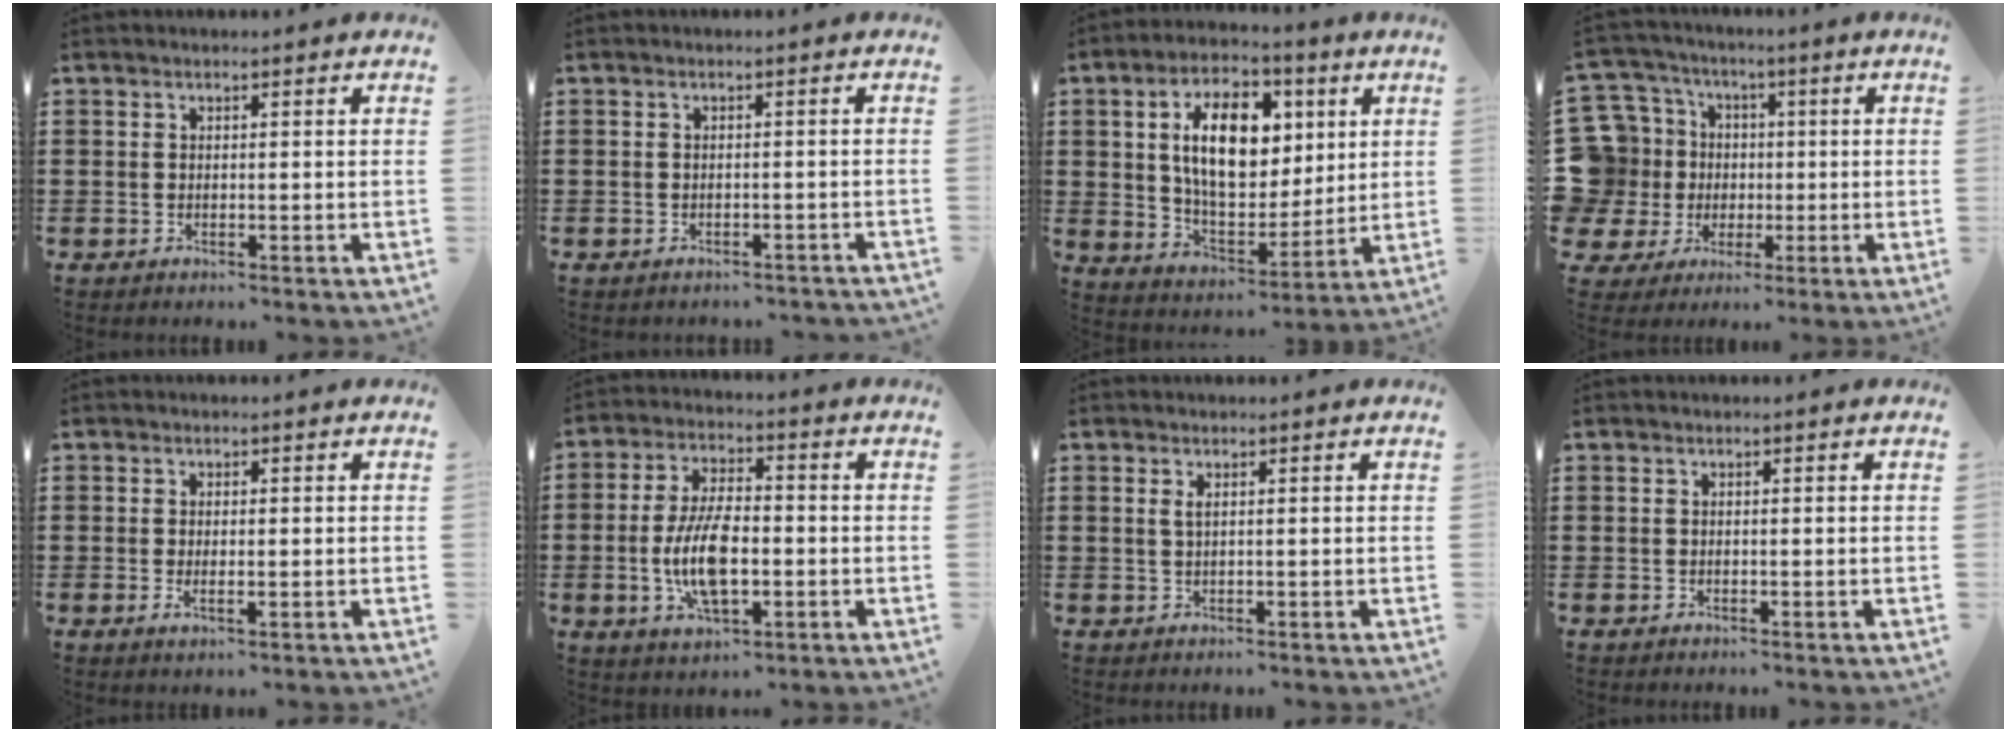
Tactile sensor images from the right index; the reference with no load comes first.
{"total": 1.1, "force": [-1.1, 0.4, 0.0], "torque": [-0.005, 0.002, -0.024]}
{"total": 13.6, "force": [3.7, 7.7, 10.5], "torque": [-0.192, 0.011, 0.063]}
{"total": 11.4, "force": [-0.1, 10.9, 3.2], "torque": [-0.123, -0.004, 0.007]}
{"total": 1.5, "force": [0.0, 0.5, 1.4], "torque": [-0.025, 0.000, -0.001]}
{"total": 9.6, "force": [-1.7, 4.2, 8.5], "torque": [-0.186, -0.004, -0.034]}
{"total": 1.1, "force": [0.4, 0.2, 0.9], "torque": [-0.019, 0.004, 0.007]}
{"total": 0.0}